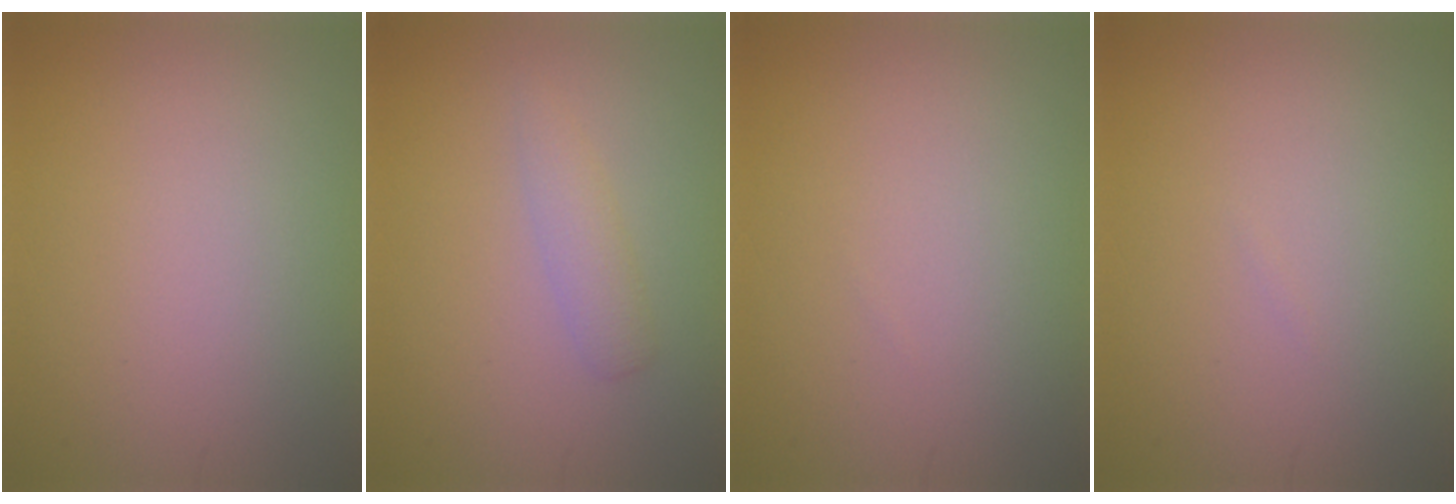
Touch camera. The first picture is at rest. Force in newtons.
{"total": 1.7, "press": 1.7, "slide": 0.1}
{"total": 0.0}
{"total": 0.0}